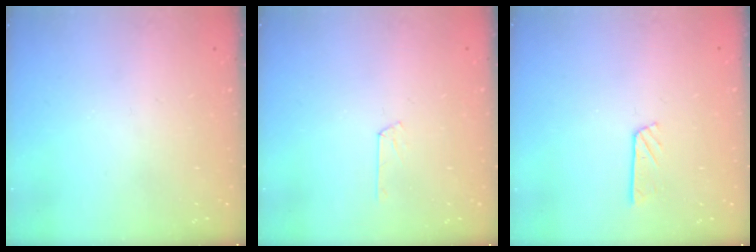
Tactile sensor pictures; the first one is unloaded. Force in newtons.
{"total": 2.9, "press": 2.9, "slide": 0.3}
{"total": 2.8, "press": 2.8, "slide": 0.2}